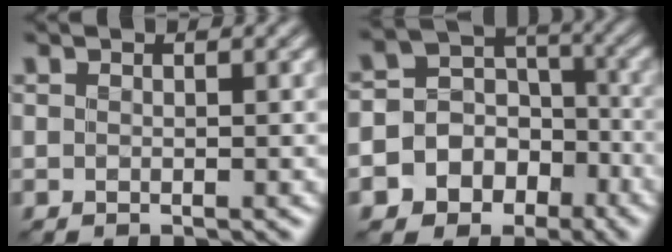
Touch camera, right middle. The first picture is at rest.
{"total": 11.1, "force": [-5.8, 9.2, 2.4], "torque": [-0.054, -0.007, -0.109]}